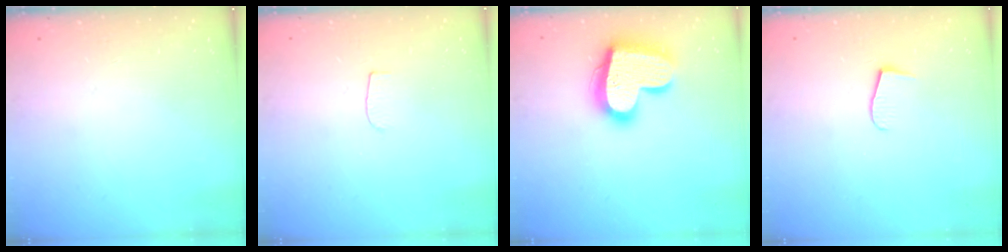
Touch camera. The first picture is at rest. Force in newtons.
{"total": 3.0, "press": 3.0, "slide": 0.4}
{"total": 20.1, "press": 20.0, "slide": 1.7}
{"total": 6.2, "press": 6.2, "slide": 0.4}